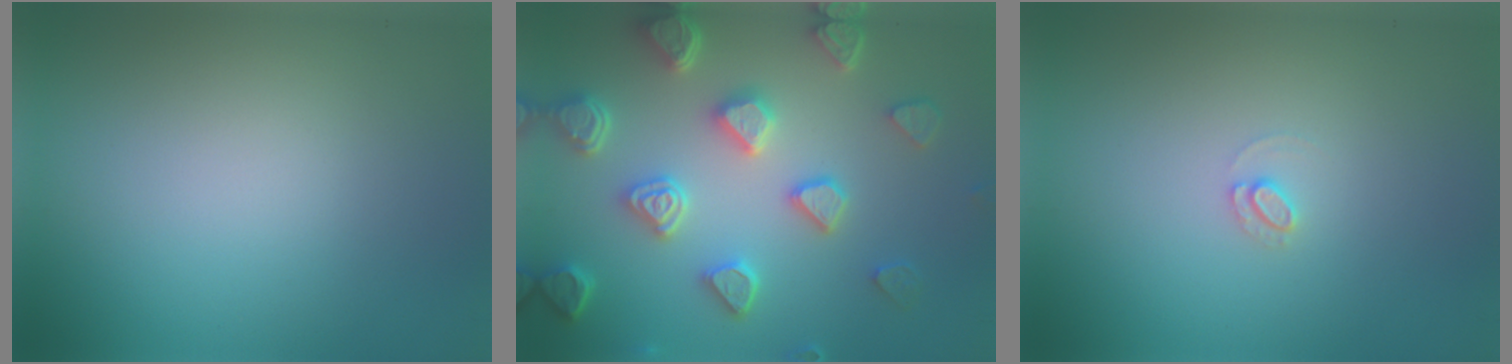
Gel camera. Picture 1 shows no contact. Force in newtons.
{"total": 6.1, "press": 5.3, "slide": 3.0}
{"total": 0.9, "press": 0.9, "slide": 0.1}